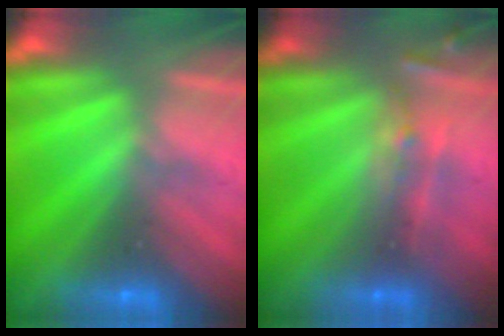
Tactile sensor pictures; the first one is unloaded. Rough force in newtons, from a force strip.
{"total": 2.5}